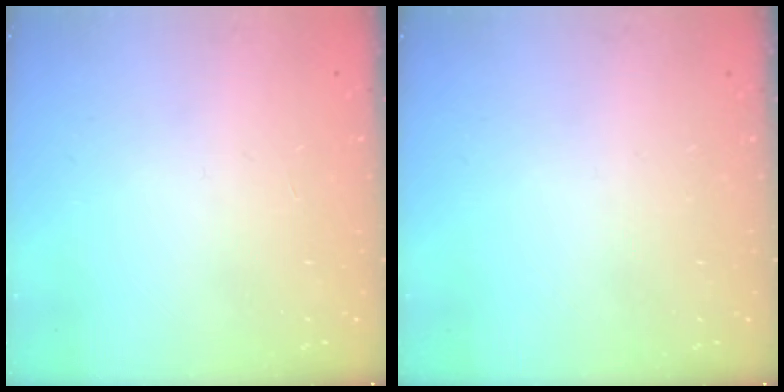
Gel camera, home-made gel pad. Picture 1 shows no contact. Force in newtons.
{"total": 0.0}